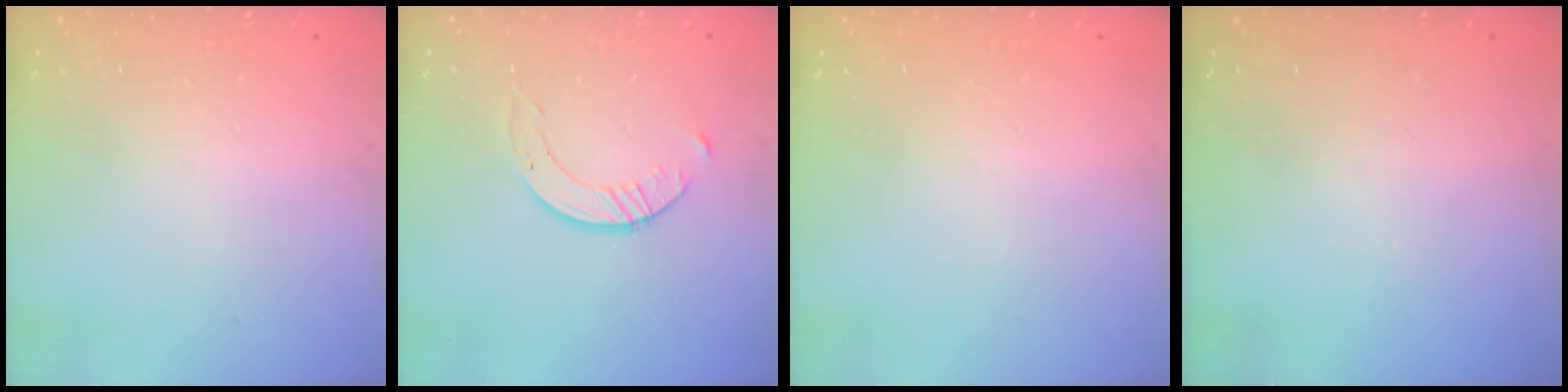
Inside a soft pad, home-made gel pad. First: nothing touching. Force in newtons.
{"total": 3.5, "press": 3.4, "slide": 0.4}
{"total": 0.0}
{"total": 0.0}